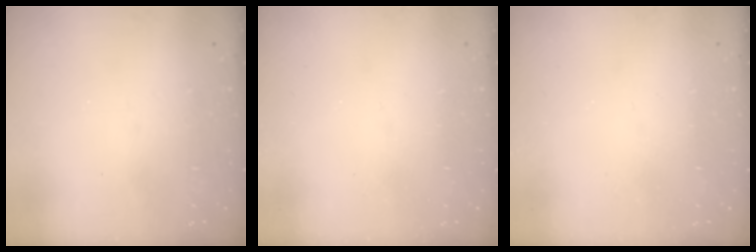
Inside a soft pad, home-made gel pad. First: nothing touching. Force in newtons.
{"total": 0.0}
{"total": 0.0}